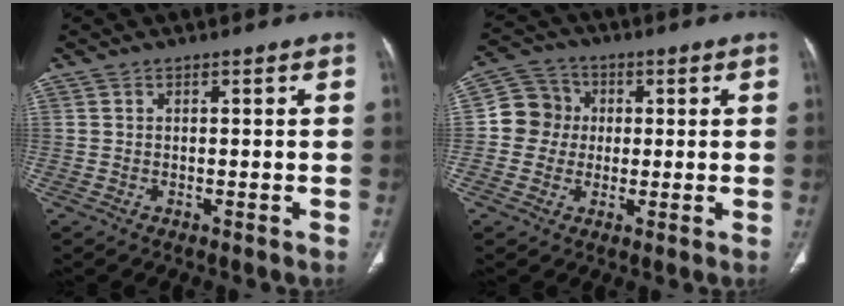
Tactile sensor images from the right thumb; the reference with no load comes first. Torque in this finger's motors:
{"motor_torque": [0.58, 1.23, 0.10, -0.55, -0.04]}